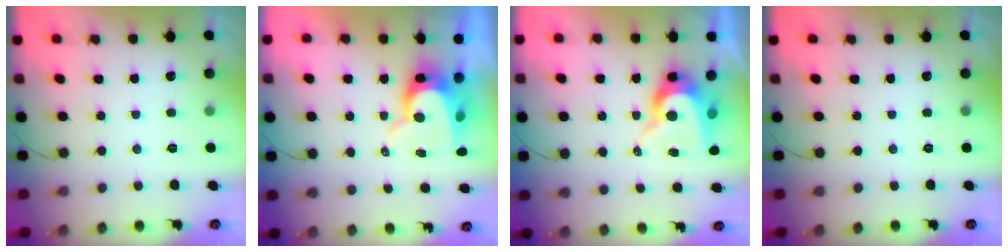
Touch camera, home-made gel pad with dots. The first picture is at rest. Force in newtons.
{"total": 10.5, "press": 10.4, "slide": 0.8}
{"total": 10.8, "press": 10.7, "slide": 0.8}
{"total": 0.0}